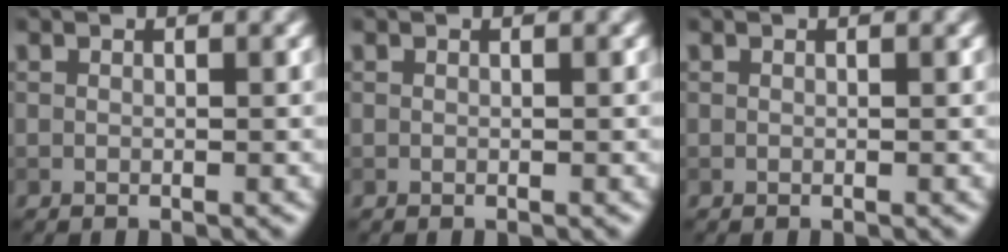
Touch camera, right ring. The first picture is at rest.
{"total": 0.0}
{"total": 0.0}